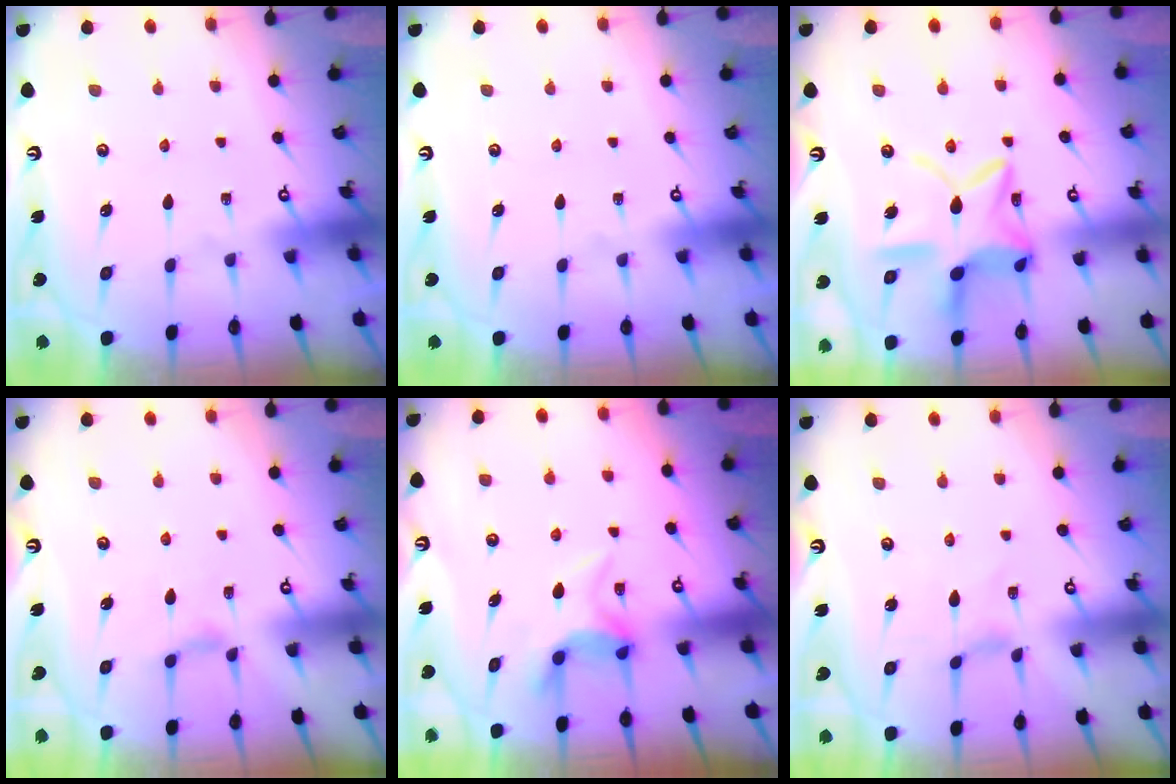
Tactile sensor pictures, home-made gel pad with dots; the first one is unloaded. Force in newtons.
{"total": 0.0}
{"total": 14.1, "press": 14.0, "slide": 1.2}
{"total": 2.3, "press": 2.2, "slide": 0.5}
{"total": 6.5, "press": 6.4, "slide": 0.7}
{"total": 0.5, "press": 0.5, "slide": 0.1}